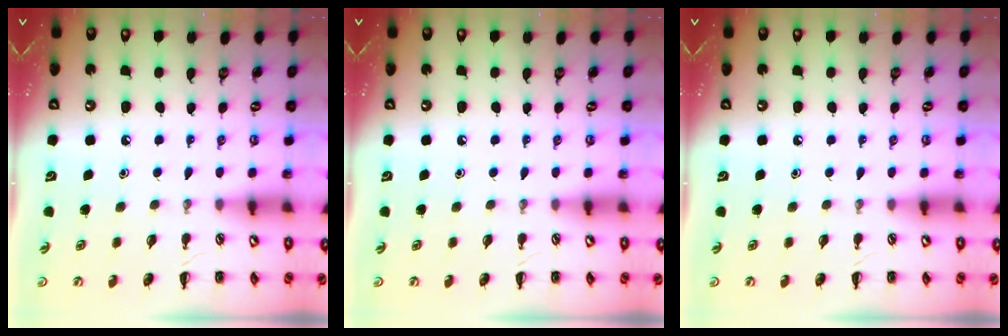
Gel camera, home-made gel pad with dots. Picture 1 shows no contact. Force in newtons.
{"total": 0.0}
{"total": 0.0}